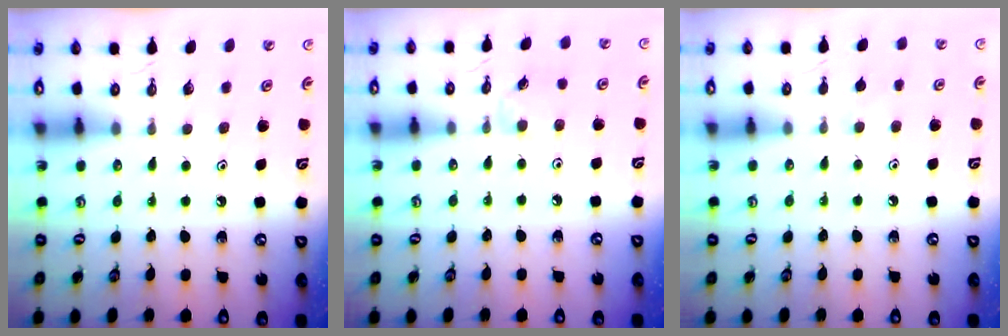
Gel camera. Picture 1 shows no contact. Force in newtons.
{"total": 2.9, "press": 2.8, "slide": 0.5}
{"total": 4.0, "press": 4.0, "slide": 0.5}